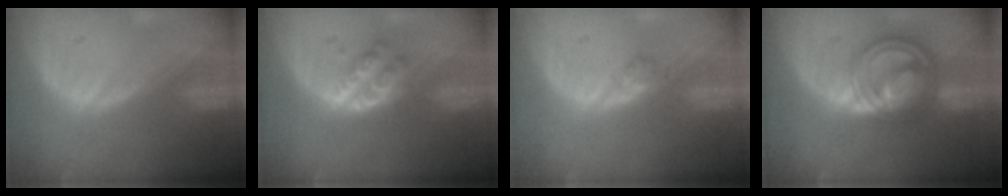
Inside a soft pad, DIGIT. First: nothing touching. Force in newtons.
{"total": 5.0, "press": 4.4, "slide": 2.4}
{"total": 1.4, "press": 1.4, "slide": 0.1}
{"total": 9.0, "press": 9.0, "slide": 0.6}